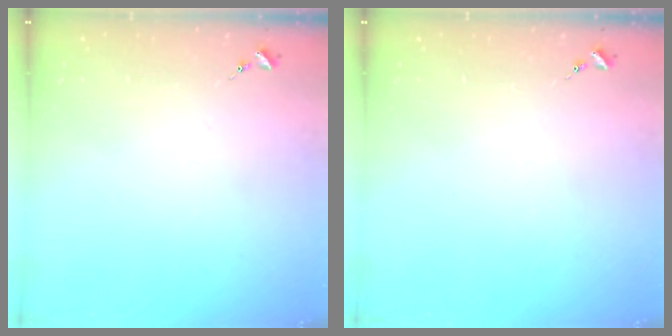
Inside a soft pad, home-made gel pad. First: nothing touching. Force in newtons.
{"total": 0.0}